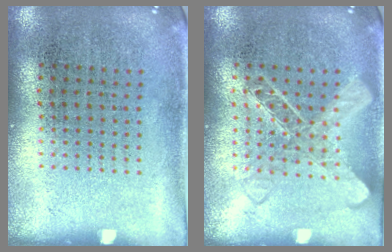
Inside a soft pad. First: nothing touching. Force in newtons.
{"total": 1.4, "press": 1.4, "slide": 0.2}